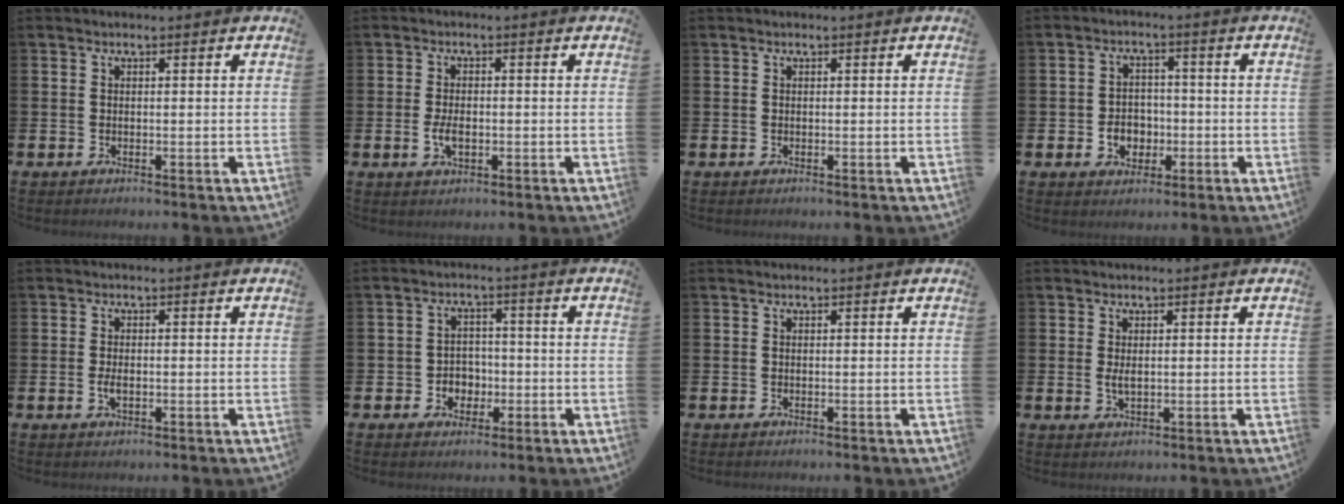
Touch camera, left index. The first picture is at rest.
{"total": 3.0, "force": [-0.5, 1.6, 2.4], "torque": [-0.039, -0.001, -0.011]}
{"total": 0.0}
{"total": 4.0, "force": [-1.1, 3.4, 1.8], "torque": [-0.018, -0.002, -0.030]}
{"total": 1.7, "force": [-0.3, 0.8, 1.5], "torque": [-0.020, -0.002, -0.008]}
{"total": 3.1, "force": [-0.9, 2.9, 0.9], "torque": [-0.011, -0.004, -0.027]}
{"total": 0.0}
{"total": 1.8, "force": [0.3, 0.7, 1.7], "torque": [-0.025, -0.001, 0.003]}